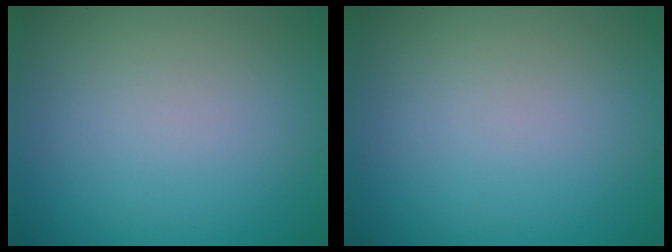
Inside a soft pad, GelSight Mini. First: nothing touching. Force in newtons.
{"total": 0.0}